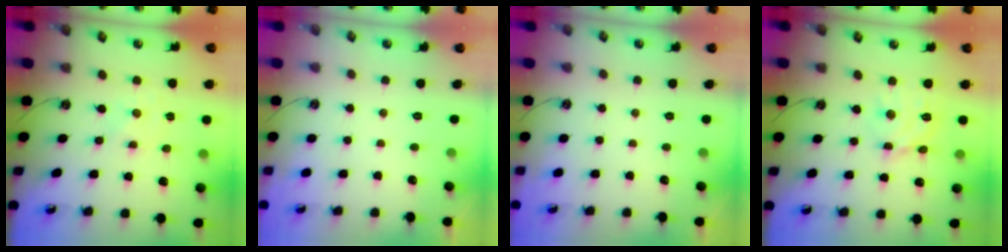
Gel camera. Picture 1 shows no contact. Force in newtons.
{"total": 0.0}
{"total": 0.0}
{"total": 12.4, "press": 12.4, "slide": 0.9}